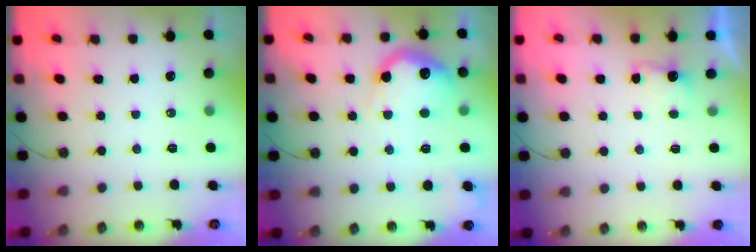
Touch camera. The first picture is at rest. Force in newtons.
{"total": 18.2, "press": 18.2, "slide": 1.6}
{"total": 3.3, "press": 3.2, "slide": 0.9}